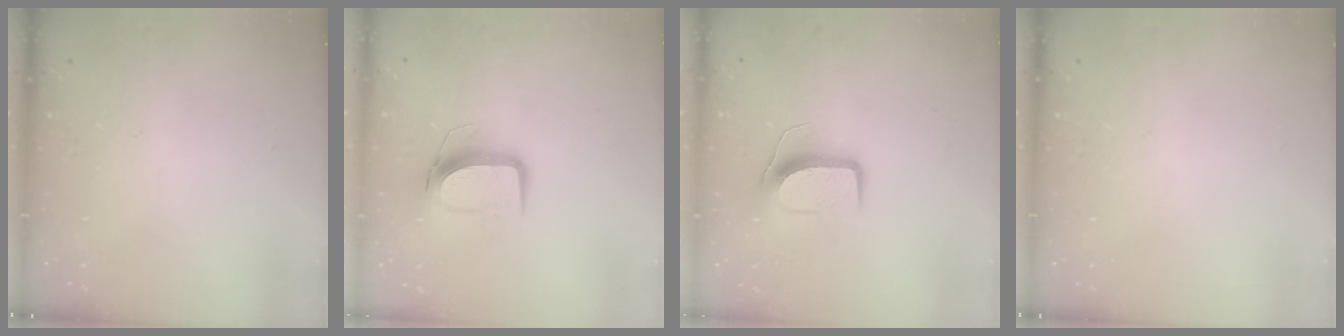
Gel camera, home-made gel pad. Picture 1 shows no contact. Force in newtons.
{"total": 10.5, "press": 10.4, "slide": 0.9}
{"total": 9.2, "press": 9.2, "slide": 0.4}
{"total": 0.0}